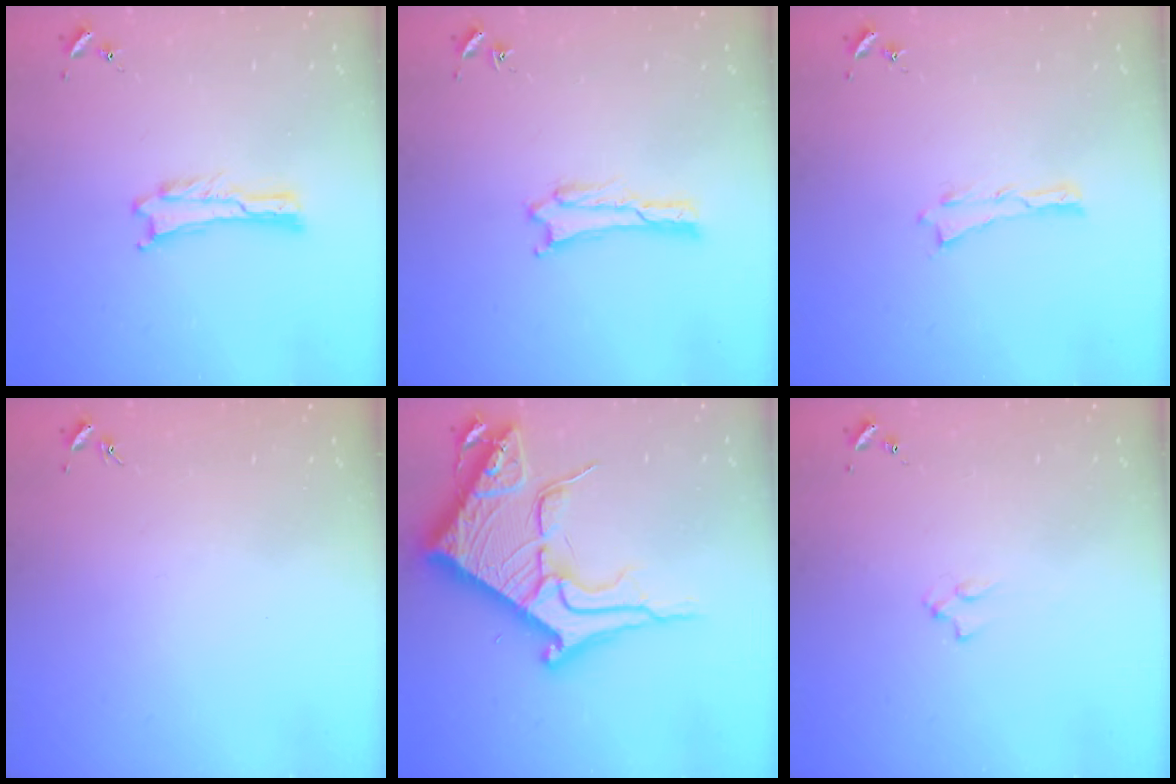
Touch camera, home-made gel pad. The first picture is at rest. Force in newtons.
{"total": 1.7, "press": 1.7, "slide": 0.1}
{"total": 0.0}
{"total": 0.0}
{"total": 13.9, "press": 13.9, "slide": 1.5}
{"total": 1.3, "press": 1.3, "slide": 0.3}